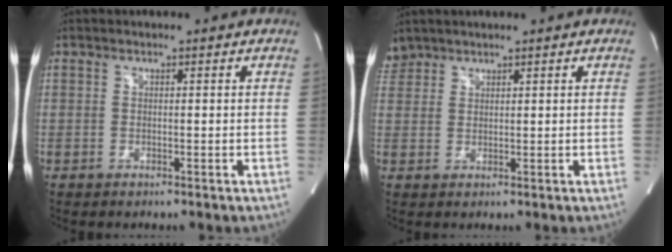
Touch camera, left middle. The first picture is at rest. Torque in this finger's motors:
{"motor_torque": [0.46, -0.46, 0.01, 0.01]}